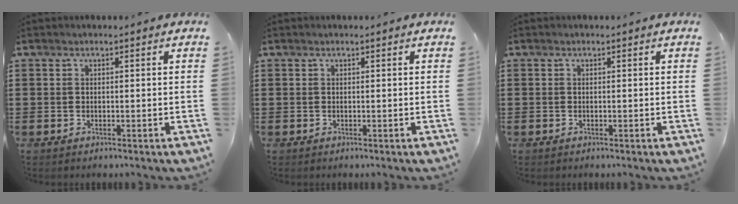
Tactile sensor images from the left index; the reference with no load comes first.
{"total": 0.0}
{"total": 0.0}